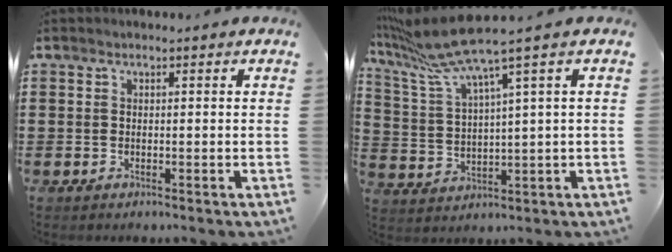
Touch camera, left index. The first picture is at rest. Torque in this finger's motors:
{"motor_torque": [1.23, -0.92, 0.38, 0.18]}